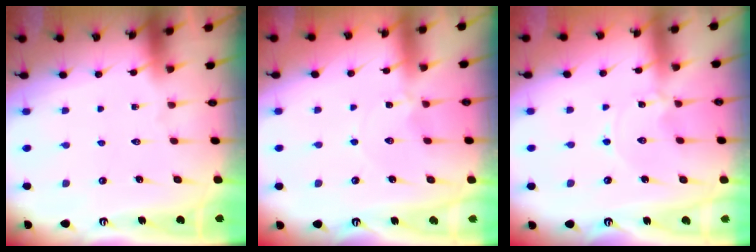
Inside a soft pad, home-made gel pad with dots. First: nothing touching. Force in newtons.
{"total": 0.0}
{"total": 0.0}